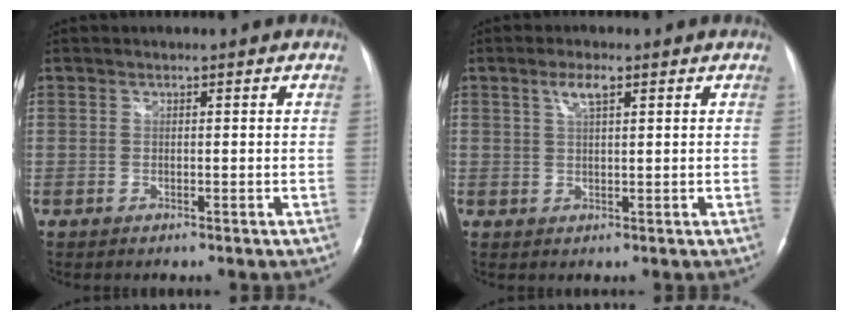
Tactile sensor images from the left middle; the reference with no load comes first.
{"total": 2.9, "force": [1.6, 0.7, 2.3], "torque": [-0.051, 0.004, 0.032]}